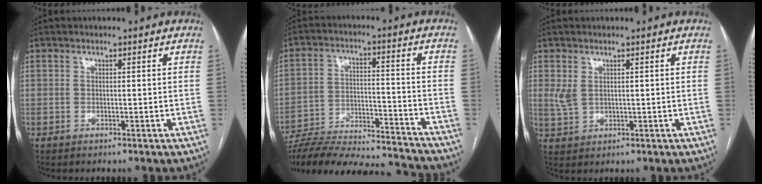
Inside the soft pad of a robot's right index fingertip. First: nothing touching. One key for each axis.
{"total": 22.9, "fx": -21.5, "fy": 2.0, "fz": 7.4, "tx": -0.136, "ty": -0.011, "tz": -0.321}
{"total": 2.6, "fx": 0.9, "fy": 1.6, "fz": 1.8, "tx": -0.047, "ty": 0.007, "tz": 0.029}